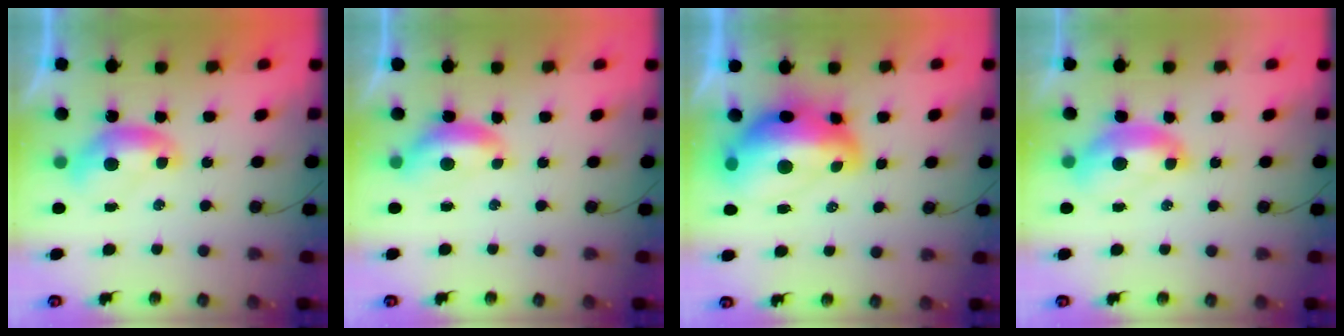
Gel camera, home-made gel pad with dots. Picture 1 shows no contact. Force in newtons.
{"total": 0.6, "press": 0.0, "slide": 0.6}
{"total": 11.8, "press": 11.7, "slide": 1.6}
{"total": 2.1, "press": 2.0, "slide": 0.7}